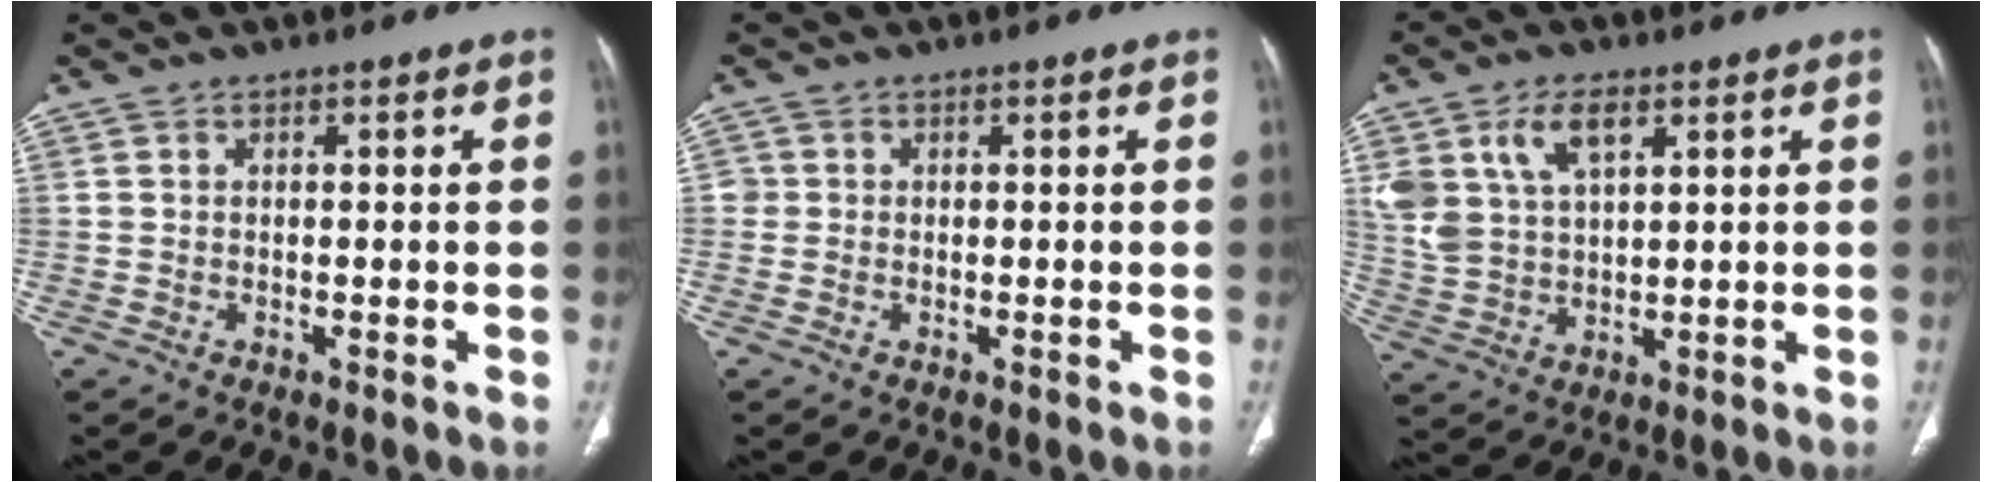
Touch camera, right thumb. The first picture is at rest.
{"total": 1.3, "force": [0.0, 1.3, 0.2], "torque": [0.007, 0.004, -0.001]}
{"total": 10.4, "force": [4.8, 5.8, 7.2], "torque": [-0.141, -0.011, 0.102]}